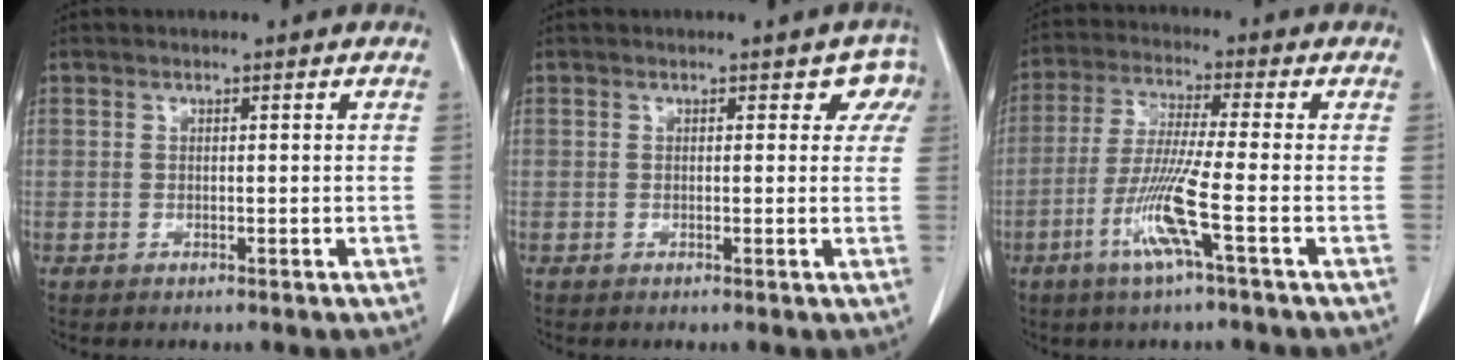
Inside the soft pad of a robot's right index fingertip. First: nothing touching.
{"total": 2.6, "force": [1.5, 1.8, 1.1], "torque": [0.012, 0.001, -0.001]}
{"total": 9.0, "force": [-3.5, -1.0, 8.2], "torque": [-0.165, -0.013, -0.074]}